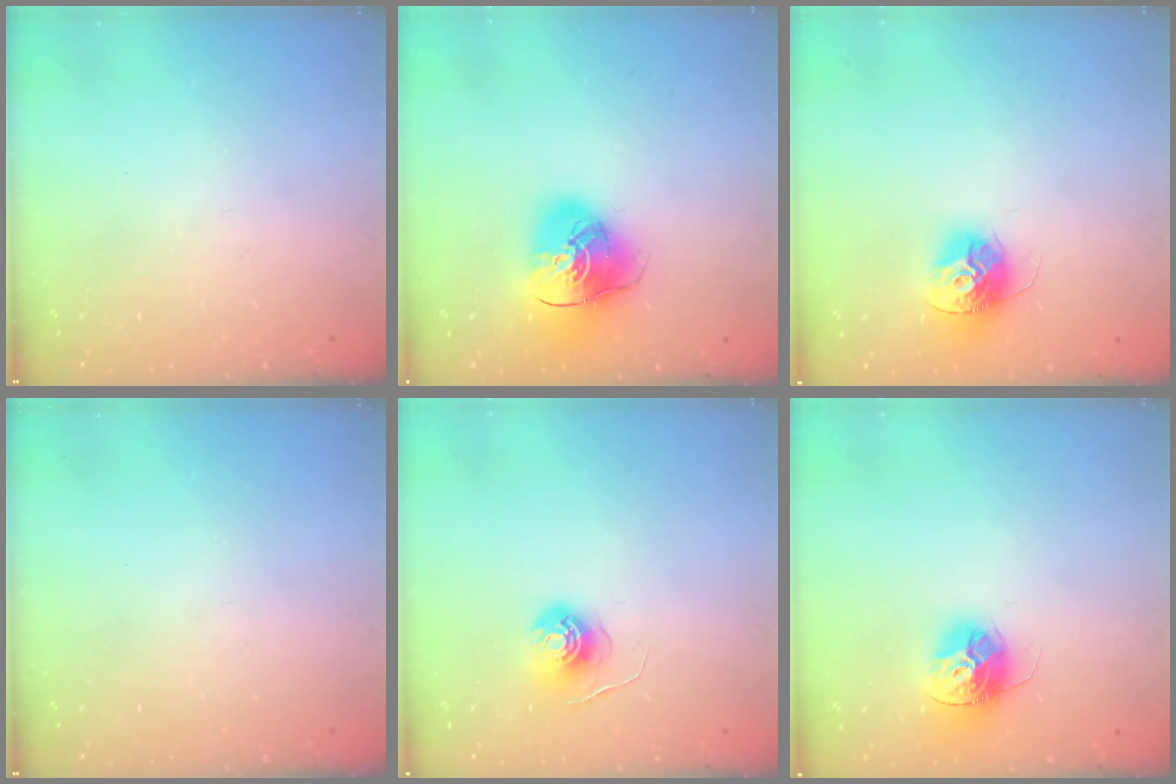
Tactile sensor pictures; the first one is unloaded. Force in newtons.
{"total": 13.0, "press": 12.8, "slide": 1.9}
{"total": 13.2, "press": 13.2, "slide": 1.2}
{"total": 0.0}
{"total": 6.4, "press": 6.4, "slide": 0.3}
{"total": 13.4, "press": 13.4, "slide": 1.2}